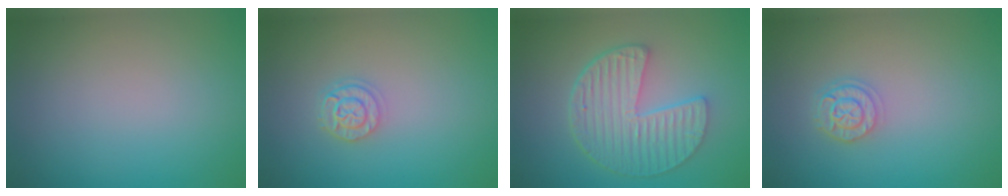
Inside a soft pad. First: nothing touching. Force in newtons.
{"total": 2.4, "press": 2.0, "slide": 1.3}
{"total": 6.4, "press": 4.8, "slide": 4.2}
{"total": 2.5, "press": 2.0, "slide": 1.4}